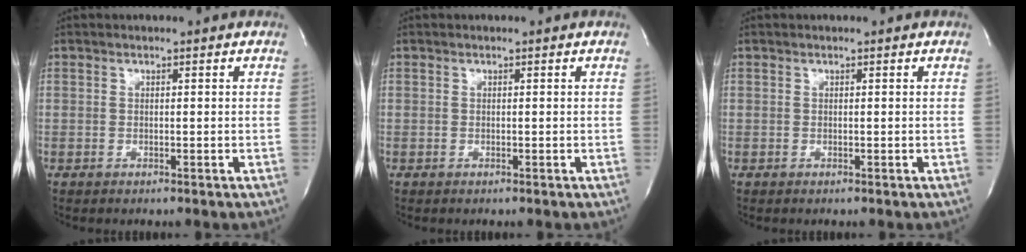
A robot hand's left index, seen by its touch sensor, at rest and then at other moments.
{"total": 0.0}
{"total": 0.0}